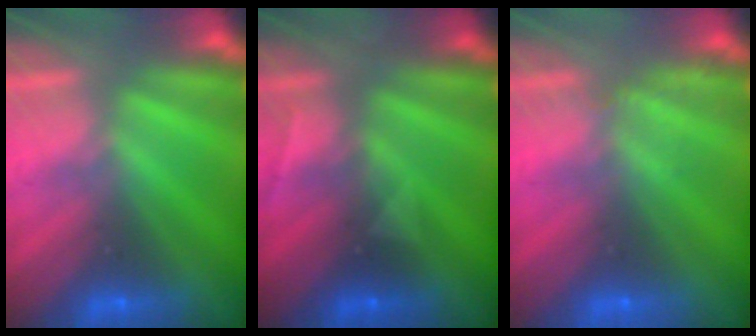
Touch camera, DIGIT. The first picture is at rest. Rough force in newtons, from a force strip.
{"total": 2.9}
{"total": 2.0}